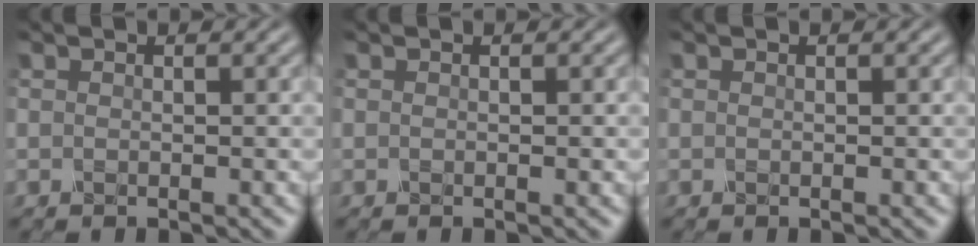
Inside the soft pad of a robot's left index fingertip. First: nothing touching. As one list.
[{"total": 0.0}, {"total": 0.0}]